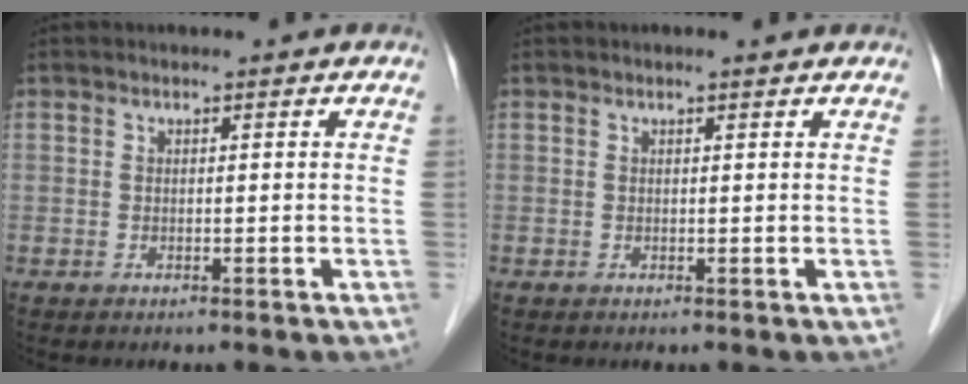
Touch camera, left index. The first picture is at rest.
{"total": 0.8, "force": [0.7, 0.1, 0.4], "torque": [-0.012, 0.005, 0.010]}